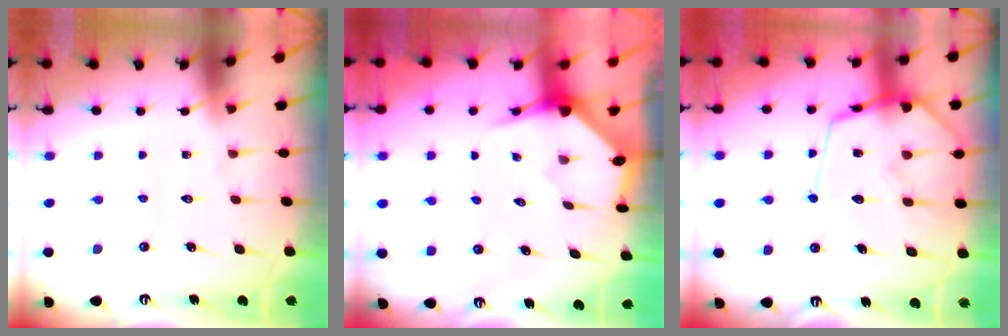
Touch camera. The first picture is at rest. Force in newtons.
{"total": 3.4, "press": 3.4, "slide": 0.3}
{"total": 15.3, "press": 15.2, "slide": 1.5}